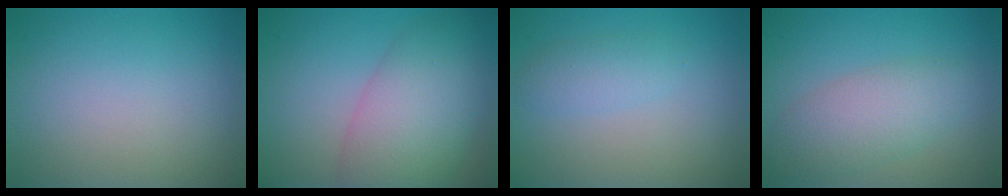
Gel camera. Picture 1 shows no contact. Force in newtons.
{"total": 7.7, "press": 7.7, "slide": 0.1}
{"total": 1.8, "press": 1.8, "slide": 0.0}
{"total": 4.5, "press": 4.5, "slide": 0.3}